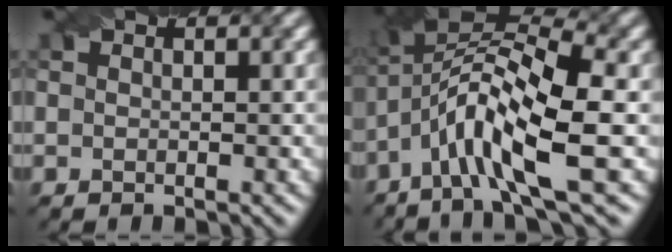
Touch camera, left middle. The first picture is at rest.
{"total": 10.2, "force": [-2.6, 2.8, 9.4], "torque": [-0.169, 0.019, -0.054]}